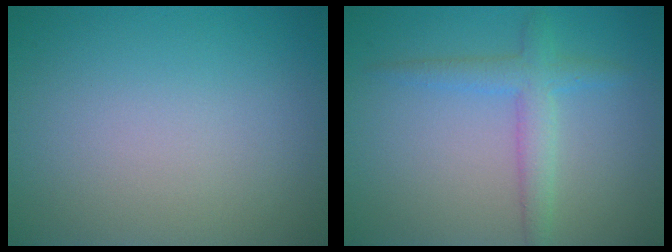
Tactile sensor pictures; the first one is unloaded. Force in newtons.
{"total": 2.9, "press": 2.9, "slide": 0.1}